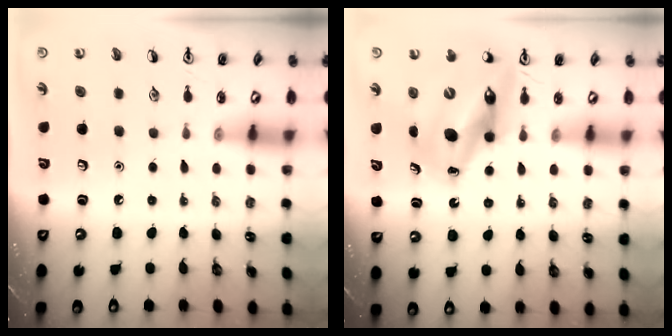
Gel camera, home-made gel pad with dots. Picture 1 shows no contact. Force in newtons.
{"total": 14.4, "press": 13.7, "slide": 4.3}